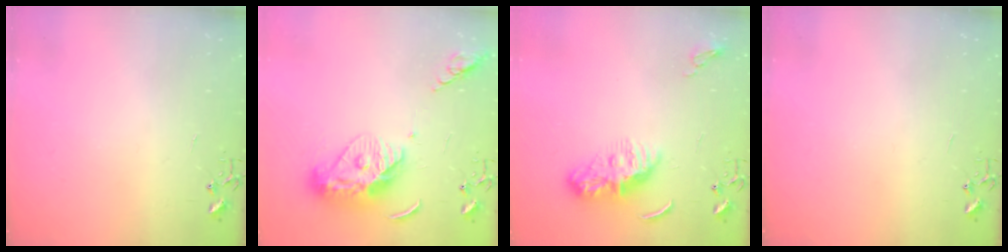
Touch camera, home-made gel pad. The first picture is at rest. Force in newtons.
{"total": 12.7, "press": 12.7, "slide": 0.9}
{"total": 8.5, "press": 8.5, "slide": 0.3}
{"total": 0.0}